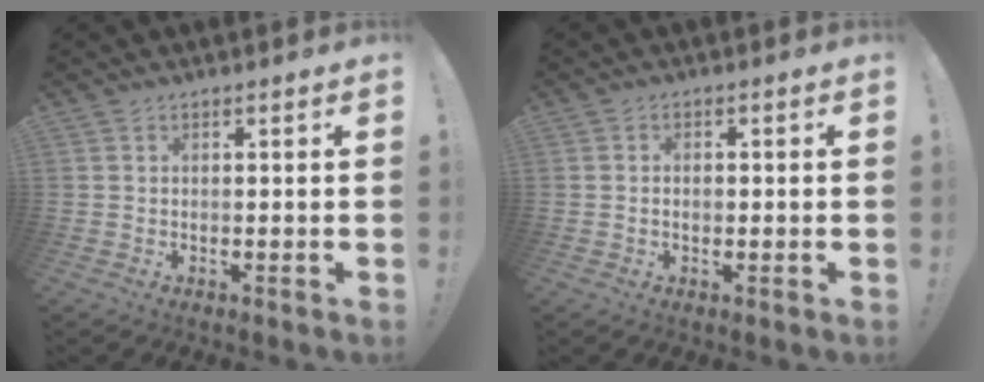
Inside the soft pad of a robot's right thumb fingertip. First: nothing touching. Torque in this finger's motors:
{"motor_torque": [0.01, -0.22, -0.12, 0.16, 0.09]}